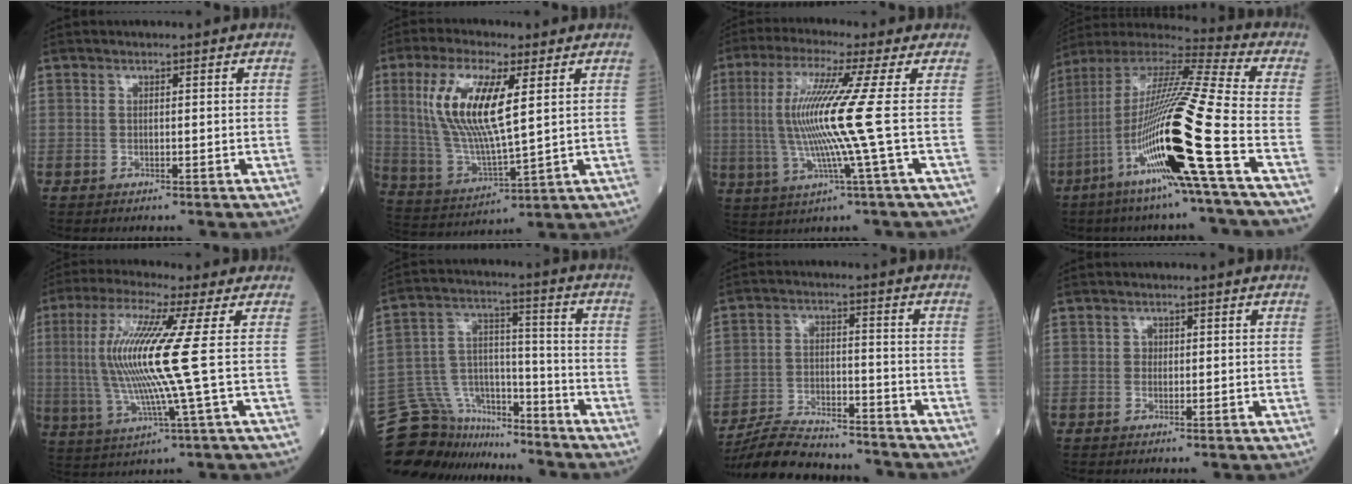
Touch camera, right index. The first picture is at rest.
{"total": 13.9, "force": [4.0, 3.0, 13.0], "torque": [-0.283, 0.002, 0.079]}
{"total": 11.7, "force": [0.3, -2.1, 11.5], "torque": [-0.236, -0.004, 0.003]}
{"total": 23.0, "force": [-8.4, -1.1, 21.3], "torque": [-0.432, -0.033, -0.169]}
{"total": 13.6, "force": [1.1, -1.1, 13.5], "torque": [-0.284, -0.001, 0.016]}
{"total": 14.4, "force": [-13.5, 4.8, 1.1], "torque": [-0.026, 0.057, -0.235]}
{"total": 13.8, "force": [-13.0, 2.2, 3.9], "torque": [-0.066, 0.009, -0.211]}
{"total": 0.7, "force": [0.0, 0.7, 0.3], "torque": [0.002, 0.003, -0.001]}